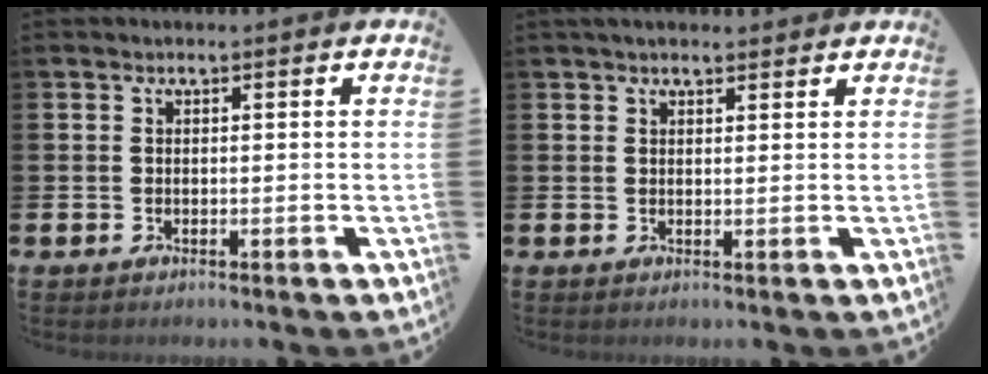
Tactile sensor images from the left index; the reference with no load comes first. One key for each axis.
{"total": 2.0, "fx": 1.9, "fy": 0.6, "fz": 0.5, "tx": -0.004, "ty": -0.002, "tz": 0.032}